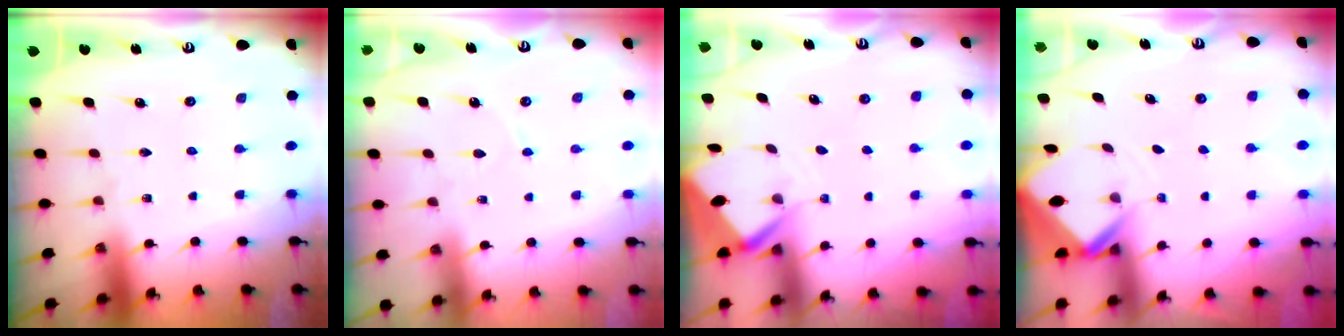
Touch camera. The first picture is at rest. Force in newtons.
{"total": 2.6, "press": 2.5, "slide": 0.3}
{"total": 3.6, "press": 3.6, "slide": 0.3}
{"total": 2.6, "press": 2.6, "slide": 0.1}